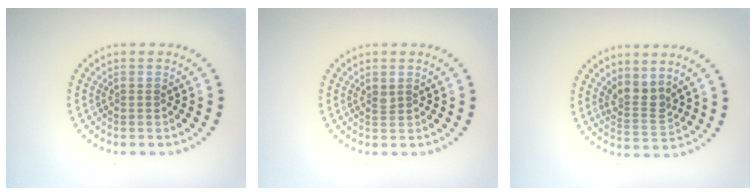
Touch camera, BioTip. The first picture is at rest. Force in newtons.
{"total": 0.7, "press": 0.6, "slide": 0.4}
{"total": 2.6, "press": 1.9, "slide": 1.7}